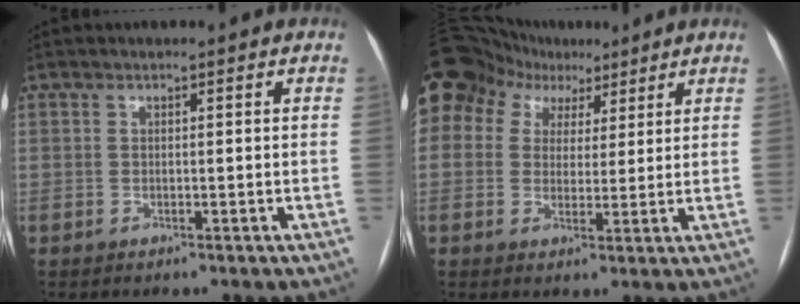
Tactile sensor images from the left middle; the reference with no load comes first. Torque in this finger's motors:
{"motor_torque": [1.33, -0.80, 1.06, 0.21]}